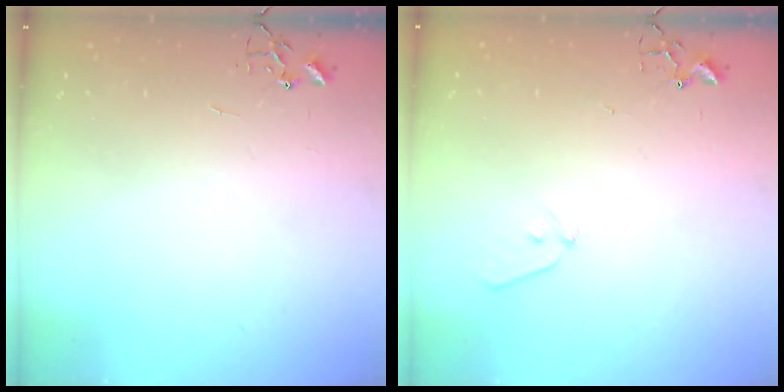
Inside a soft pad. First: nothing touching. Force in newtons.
{"total": 7.0, "press": 6.9, "slide": 0.8}